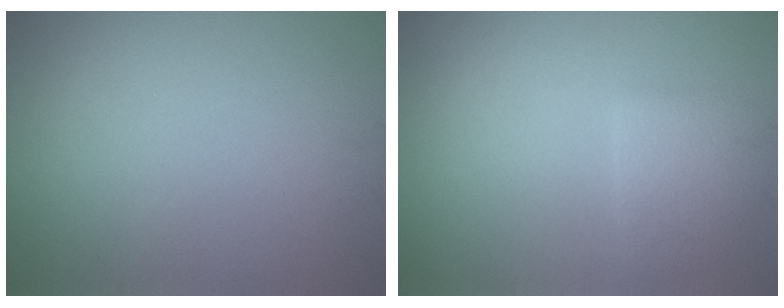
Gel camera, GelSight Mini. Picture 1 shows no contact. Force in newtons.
{"total": 2.3, "press": 2.3, "slide": 0.2}